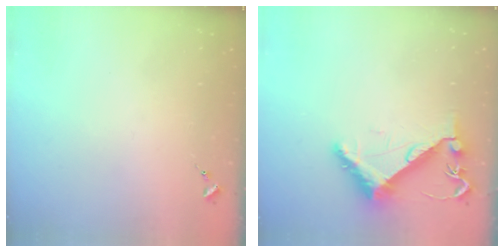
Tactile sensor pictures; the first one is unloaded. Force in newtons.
{"total": 8.9, "press": 8.9, "slide": 0.3}